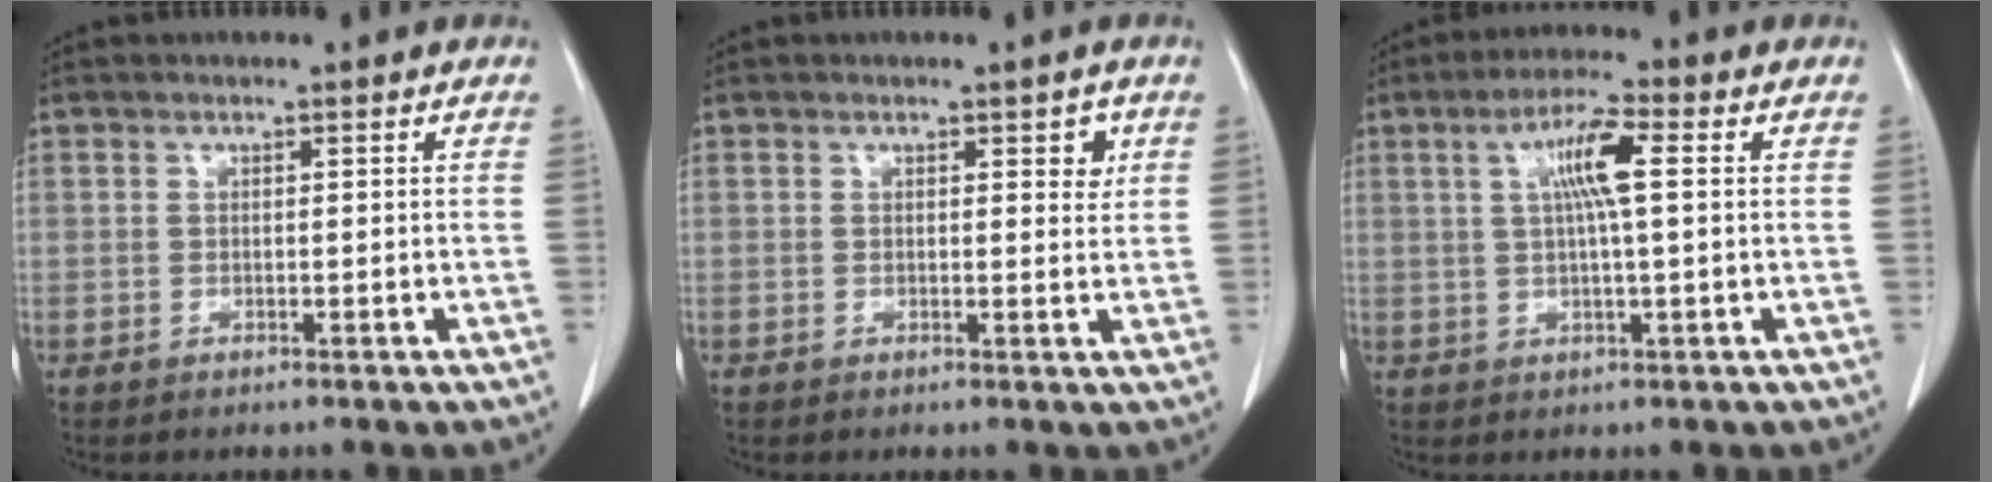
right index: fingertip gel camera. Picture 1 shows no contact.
{"total": 2.3, "force": [1.1, 0.9, 1.8], "torque": [-0.019, -0.004, 0.013]}
{"total": 6.7, "force": [1.6, 0.5, 6.5], "torque": [-0.119, 0.009, 0.027]}